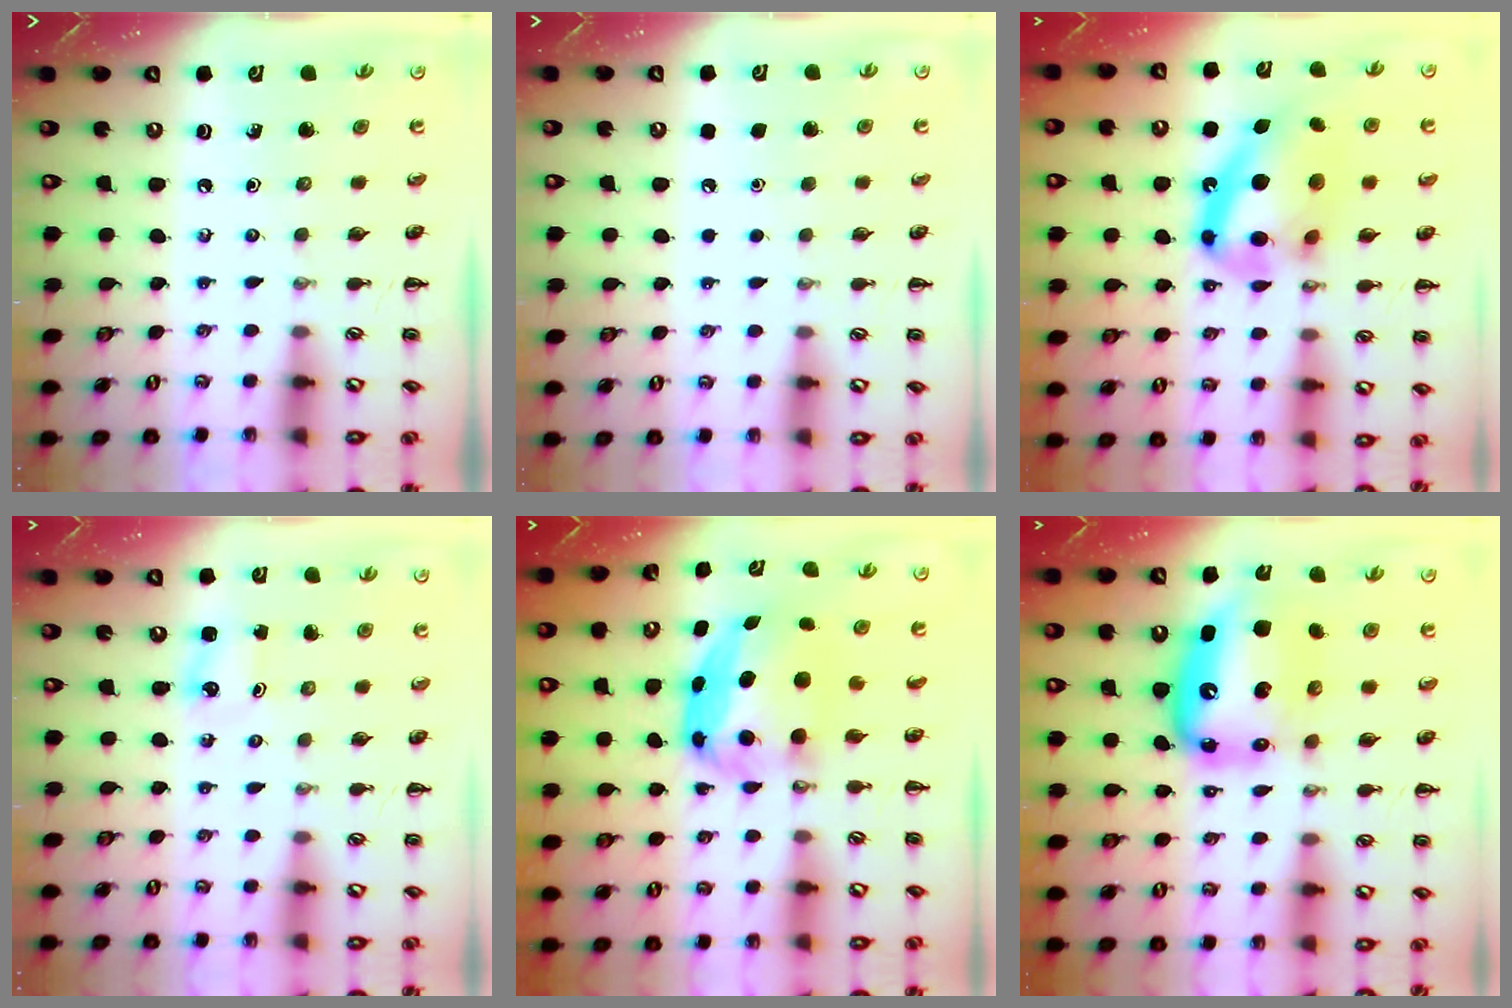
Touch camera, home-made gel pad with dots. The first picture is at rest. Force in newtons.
{"total": 1.7, "press": 1.7, "slide": 0.1}
{"total": 17.7, "press": 17.3, "slide": 3.8}
{"total": 1.4, "press": 1.3, "slide": 0.2}
{"total": 6.5, "press": 6.4, "slide": 0.9}
{"total": 14.2, "press": 13.7, "slide": 3.9}